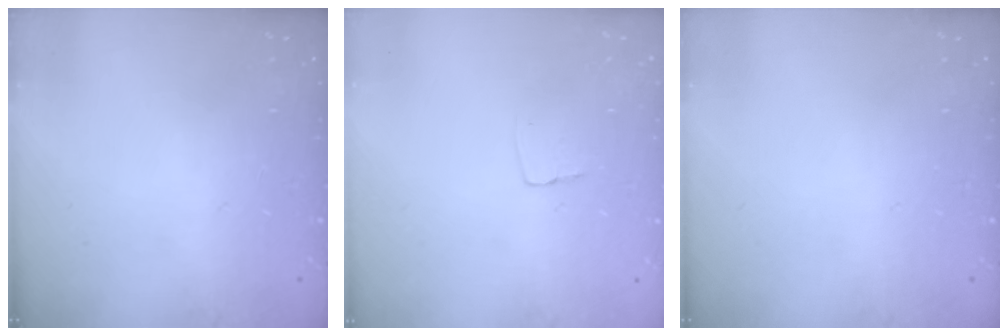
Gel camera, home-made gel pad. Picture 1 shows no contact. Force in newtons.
{"total": 3.4, "press": 3.4, "slide": 0.2}
{"total": 0.0}